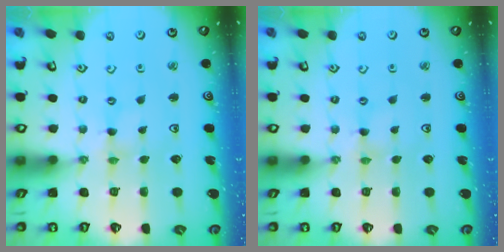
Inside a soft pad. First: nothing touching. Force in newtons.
{"total": 0.0}